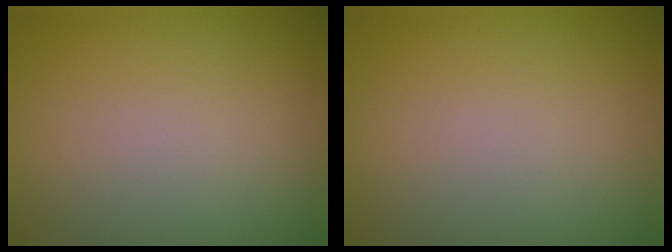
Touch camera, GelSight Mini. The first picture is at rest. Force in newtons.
{"total": 0.0}